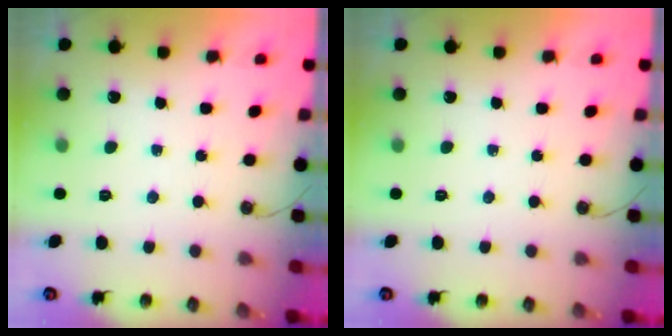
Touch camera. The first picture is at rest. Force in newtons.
{"total": 0.0}